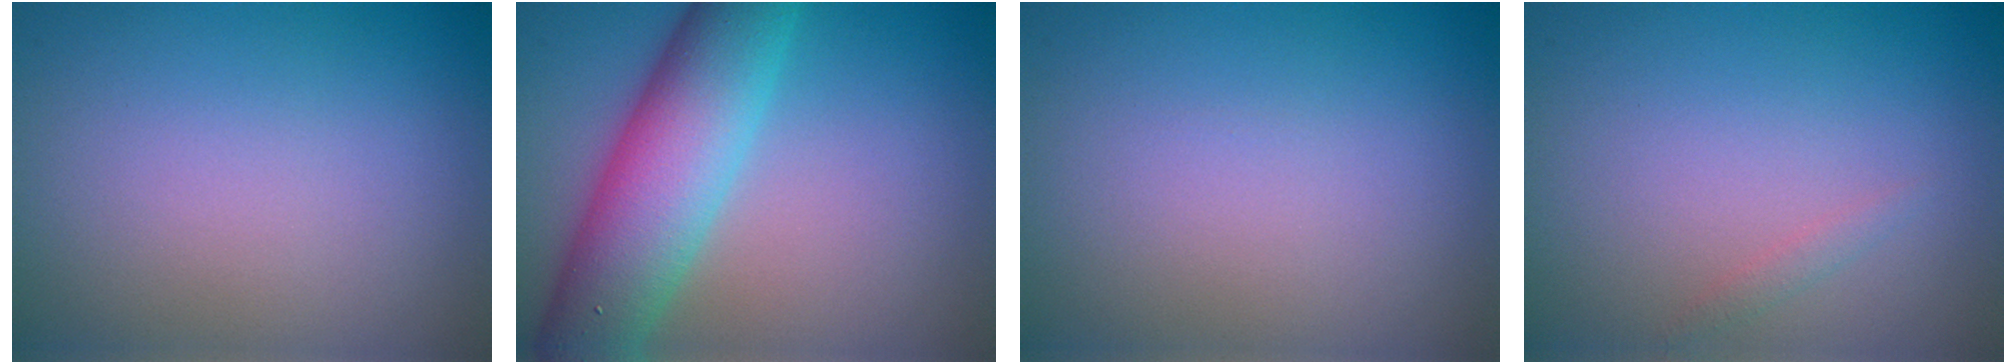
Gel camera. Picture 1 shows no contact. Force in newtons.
{"total": 8.7, "press": 8.7, "slide": 0.2}
{"total": 0.0}
{"total": 0.7, "press": 0.7, "slide": 0.1}